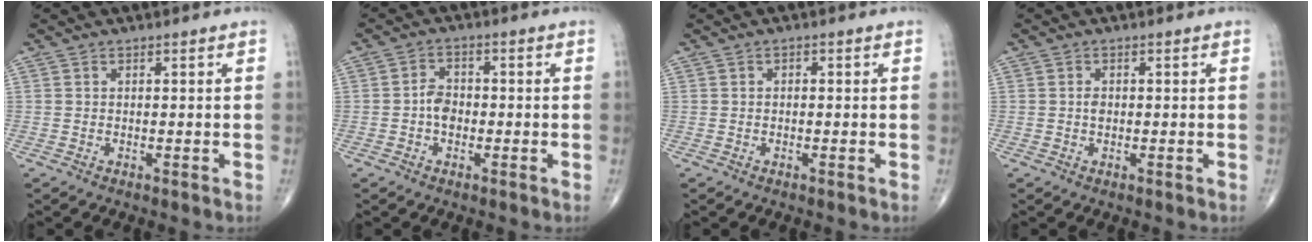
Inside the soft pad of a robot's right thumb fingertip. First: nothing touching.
{"total": 3.6, "force": [-0.9, 2.6, 2.3], "torque": [-0.029, 0.013, -0.023]}
{"total": 0.5, "force": [-0.1, 0.3, 0.4], "torque": [-0.002, 0.001, -0.004]}
{"total": 1.2, "force": [-0.1, 0.8, 0.8], "torque": [-0.011, 0.001, -0.002]}